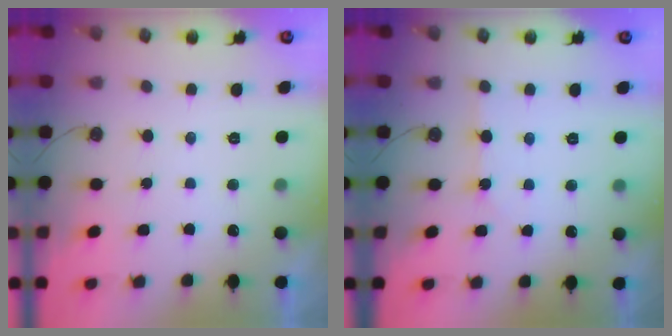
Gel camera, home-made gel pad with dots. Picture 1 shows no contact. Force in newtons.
{"total": 2.7, "press": 2.7, "slide": 0.5}